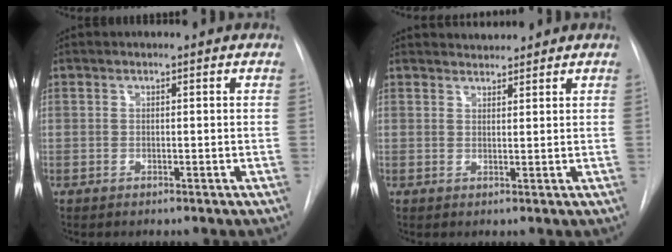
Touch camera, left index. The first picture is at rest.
{"total": 2.3, "force": [2.3, 0.2, -0.3], "torque": [-0.003, 0.014, 0.043]}